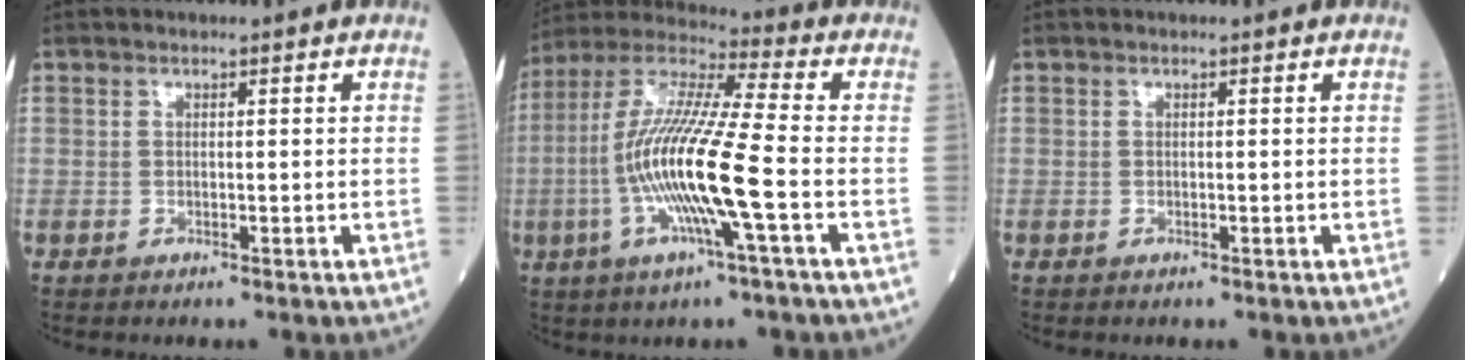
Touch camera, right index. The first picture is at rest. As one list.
[{"total": 16.2, "force": [-3.4, 0.3, 15.8], "torque": [-0.324, -0.005, -0.073]}, {"total": 0.0}]